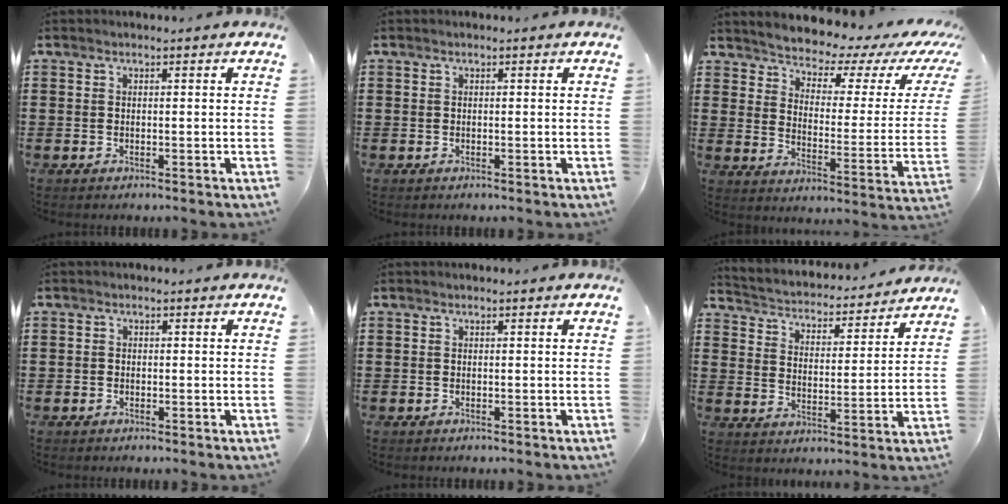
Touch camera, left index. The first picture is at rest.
{"total": 0.0}
{"total": 3.9, "force": [3.8, 0.6, 0.7], "torque": [-0.042, -0.039, 0.058]}
{"total": 0.7, "force": [-0.4, 0.5, 0.1], "torque": [-0.003, 0.001, -0.010]}
{"total": 0.0}
{"total": 2.9, "force": [2.8, 0.3, 0.0], "torque": [-0.022, -0.033, 0.039]}